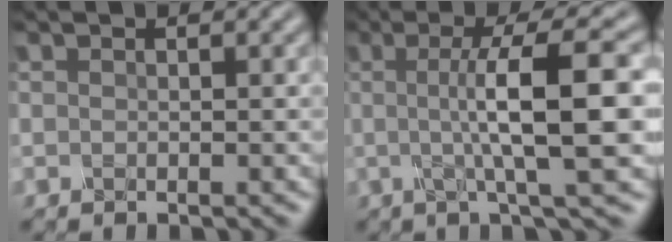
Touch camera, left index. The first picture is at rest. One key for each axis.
{"total": 8.9, "fx": 0.2, "fy": 1.8, "fz": 8.7, "tx": -0.118, "ty": 0.003, "tz": 0.002}